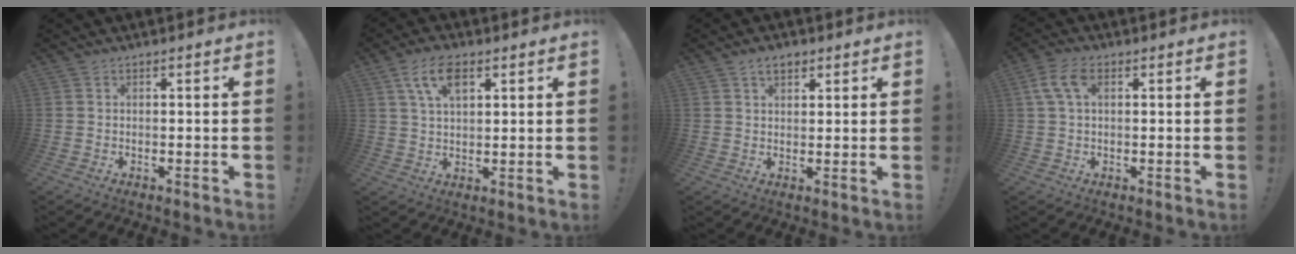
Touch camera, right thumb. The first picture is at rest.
{"total": 8.8, "force": [4.0, 4.6, 6.4], "torque": [-0.122, 0.004, 0.076]}
{"total": 3.9, "force": [2.3, 2.3, 2.2], "torque": [-0.033, -0.004, 0.040]}
{"total": 6.7, "force": [2.1, 3.7, 5.2], "torque": [-0.112, 0.010, 0.041]}